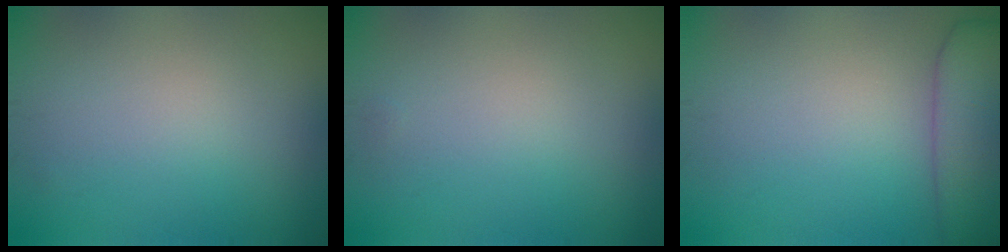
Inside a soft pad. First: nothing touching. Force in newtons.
{"total": 0.0}
{"total": 6.2, "press": 6.1, "slide": 0.6}